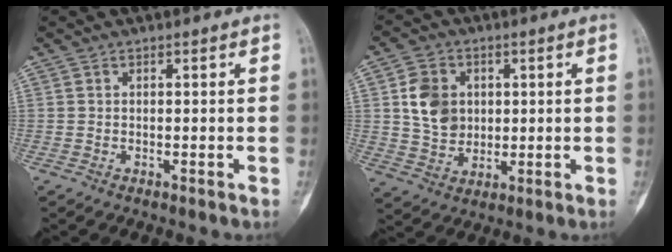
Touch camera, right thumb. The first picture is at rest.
{"total": 9.2, "force": [1.8, 7.5, 5.0], "torque": [-0.065, -0.007, 0.039]}